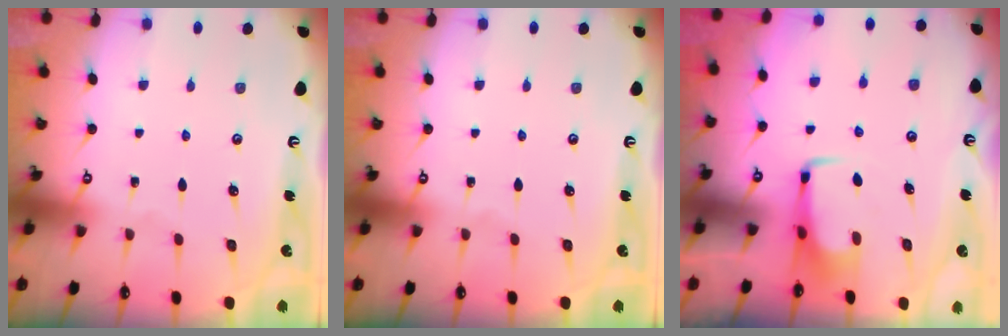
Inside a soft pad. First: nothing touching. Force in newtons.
{"total": 0.0}
{"total": 3.6, "press": 3.6, "slide": 0.3}